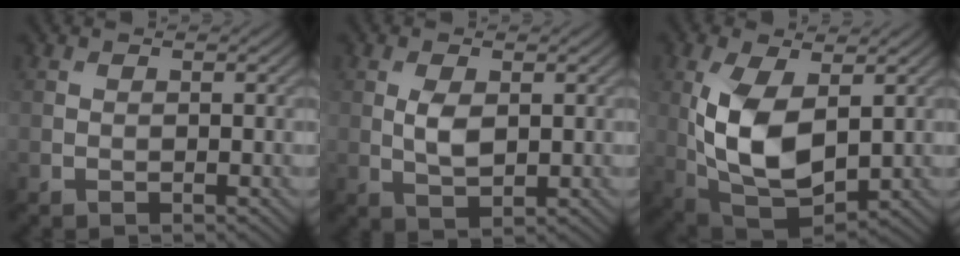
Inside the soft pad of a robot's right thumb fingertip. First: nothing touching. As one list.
[{"total": 2.9, "force": [0.4, 1.5, 2.5], "torque": [-0.055, -0.008, 0.012]}, {"total": 11.7, "force": [0.8, 6.2, 9.8], "torque": [-0.223, -0.007, 0.021]}]